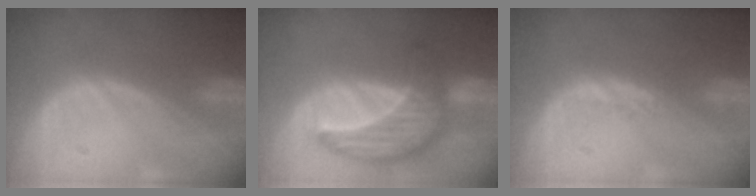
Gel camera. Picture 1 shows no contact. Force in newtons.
{"total": 9.7, "press": 9.7, "slide": 0.7}
{"total": 0.9, "press": 0.8, "slide": 0.4}